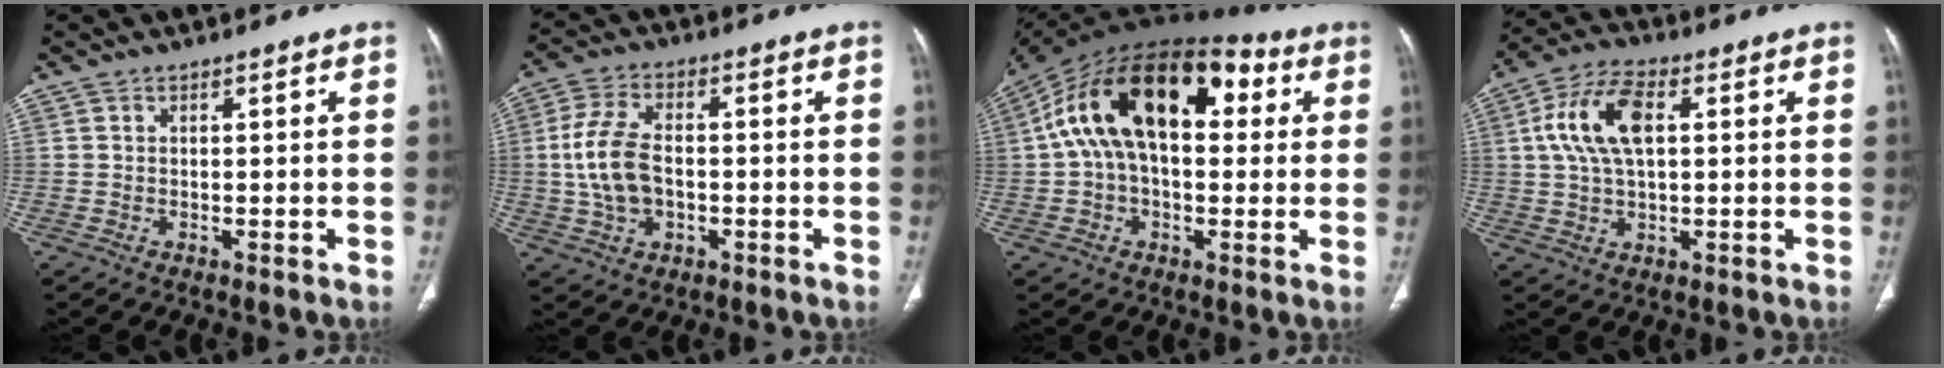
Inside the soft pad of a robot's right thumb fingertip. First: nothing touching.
{"total": 10.2, "force": [-0.6, 6.0, 8.2], "torque": [-0.171, 0.014, -0.011]}
{"total": 22.4, "force": [4.8, 12.6, 17.9], "torque": [-0.299, 0.053, 0.066]}
{"total": 11.4, "force": [2.3, 5.8, 9.6], "torque": [-0.194, 0.016, 0.041]}